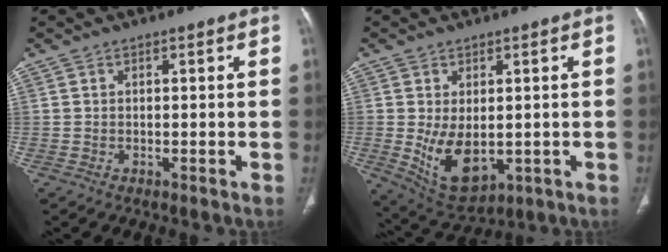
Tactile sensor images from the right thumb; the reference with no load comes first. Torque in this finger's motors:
{"motor_torque": [-0.31, 0.78, 1.13, 0.14, 0.29]}